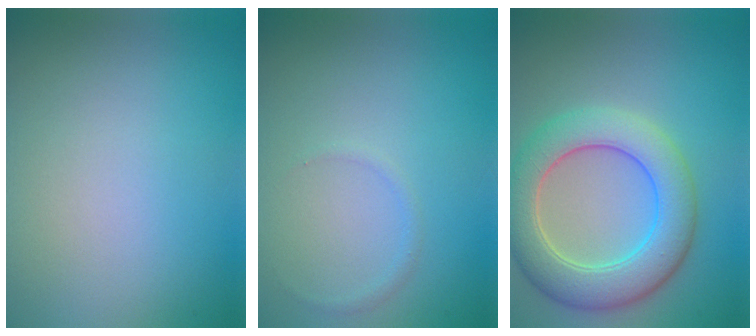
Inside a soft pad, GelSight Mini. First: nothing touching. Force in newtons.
{"total": 0.6, "press": 0.6, "slide": 0.0}
{"total": 6.7, "press": 6.7, "slide": 0.3}